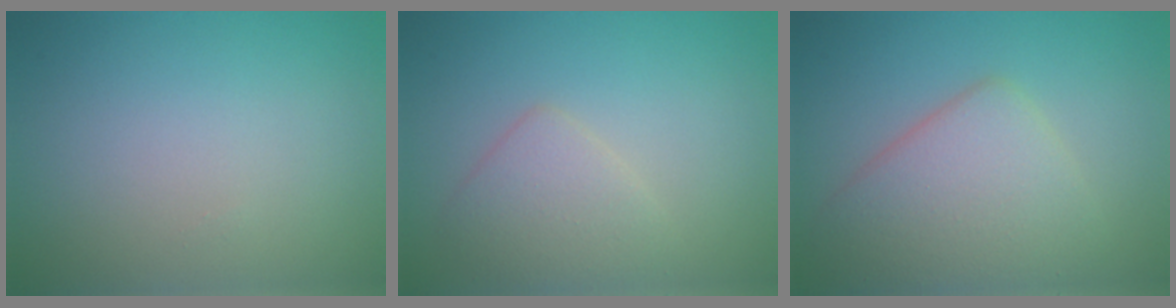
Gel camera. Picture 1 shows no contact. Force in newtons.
{"total": 2.7, "press": 2.7, "slide": 0.2}
{"total": 5.9, "press": 5.9, "slide": 0.3}